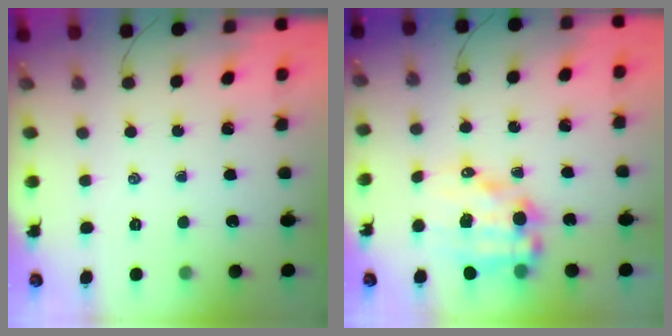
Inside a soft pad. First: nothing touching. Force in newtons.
{"total": 11.0, "press": 10.7, "slide": 2.7}